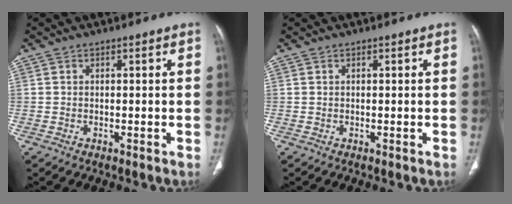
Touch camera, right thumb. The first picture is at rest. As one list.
[{"total": 0.0}]